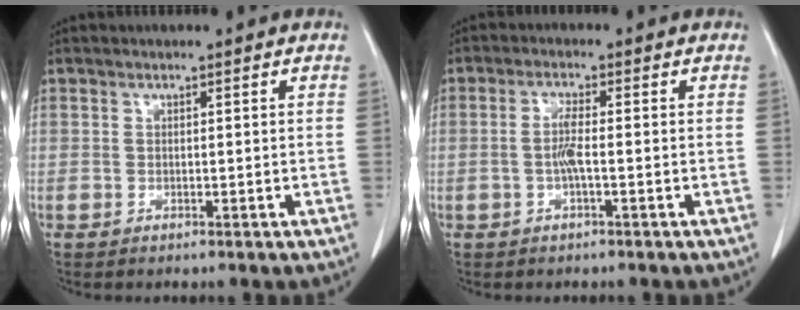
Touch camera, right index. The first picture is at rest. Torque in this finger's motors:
{"motor_torque": [0.51, -0.14, 0.34, 0.09]}